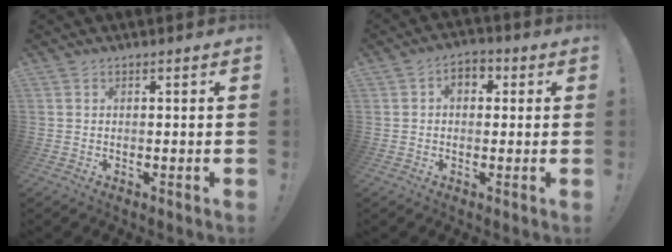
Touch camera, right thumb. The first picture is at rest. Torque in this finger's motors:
{"motor_torque": [0.19, 1.05, 0.19, -0.01, -0.01]}